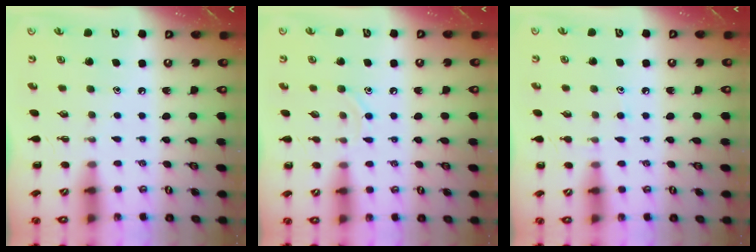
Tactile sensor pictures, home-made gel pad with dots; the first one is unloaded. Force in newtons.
{"total": 5.5, "press": 5.3, "slide": 1.3}
{"total": 6.3, "press": 5.9, "slide": 2.1}